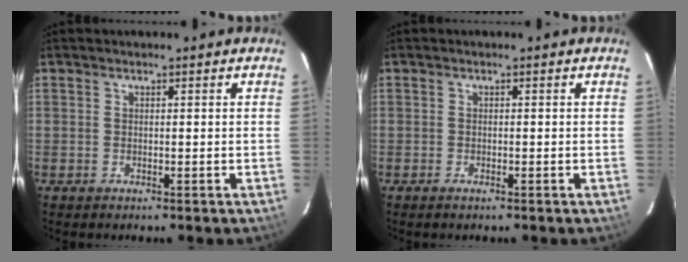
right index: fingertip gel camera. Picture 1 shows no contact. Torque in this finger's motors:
{"motor_torque": [-0.06, -0.06, 0.06, 0.01]}